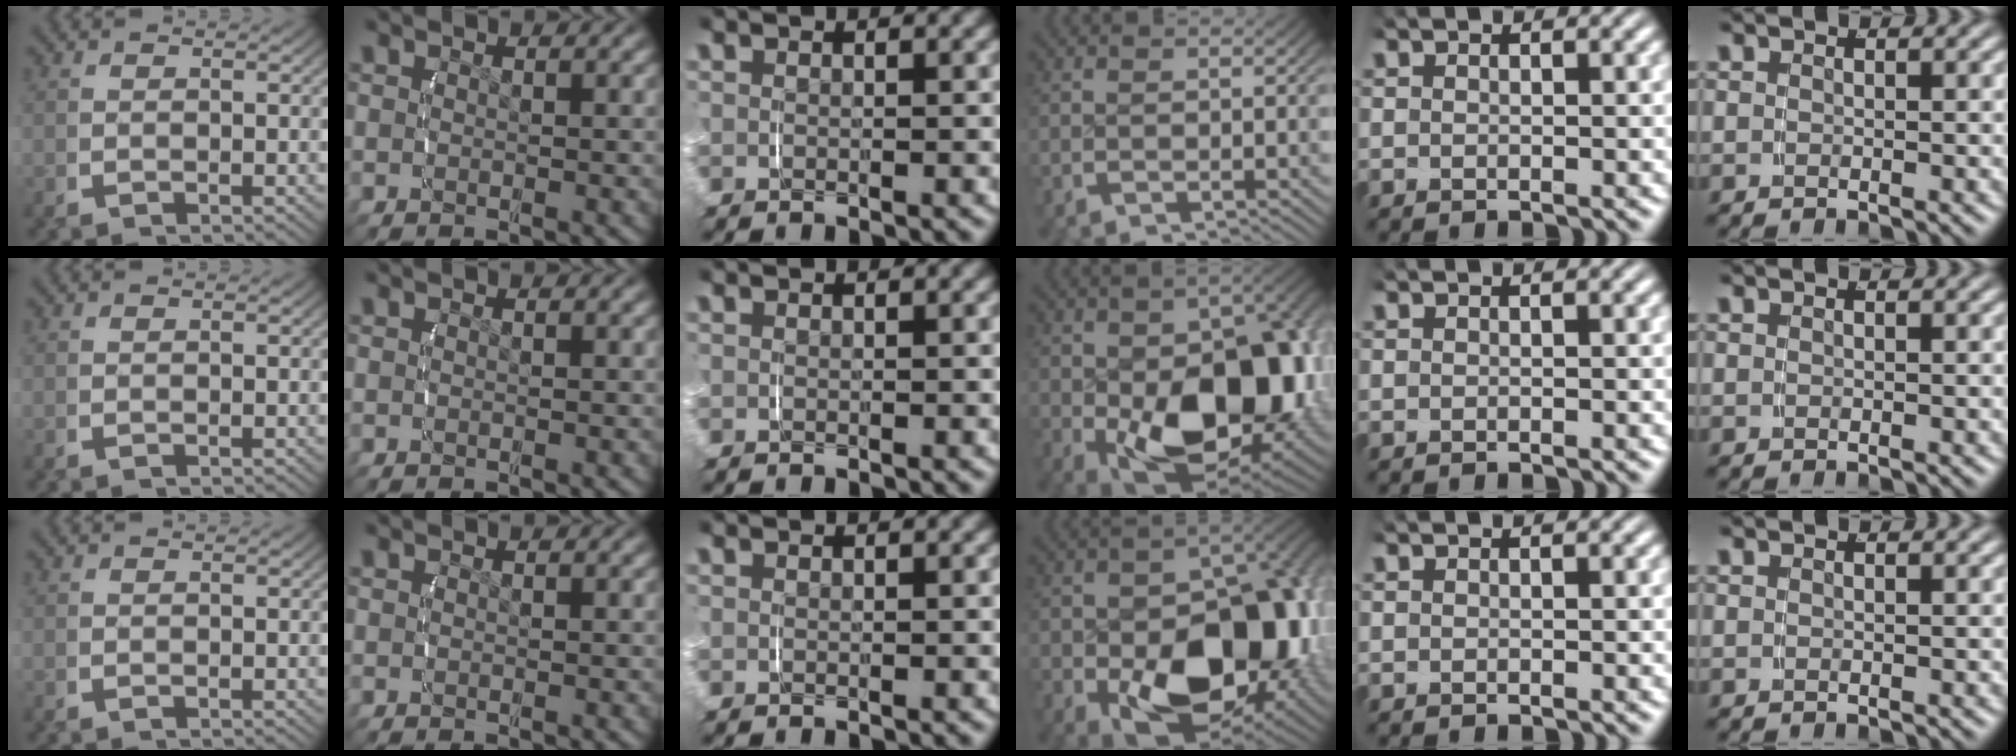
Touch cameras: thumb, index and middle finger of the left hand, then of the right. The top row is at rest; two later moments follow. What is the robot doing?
{"motion": "grasp_and_lifting", "object": "velcro strap"}